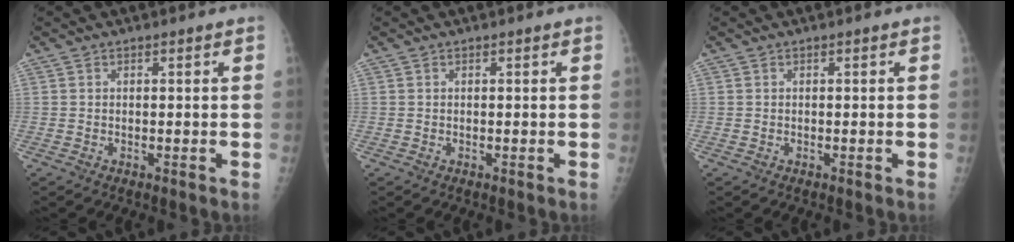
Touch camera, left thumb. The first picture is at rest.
{"total": 0.0}
{"total": 0.0}